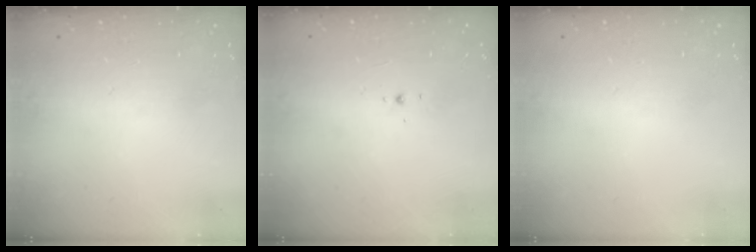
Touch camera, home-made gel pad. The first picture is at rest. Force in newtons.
{"total": 2.8, "press": 2.8, "slide": 0.7}
{"total": 0.0}